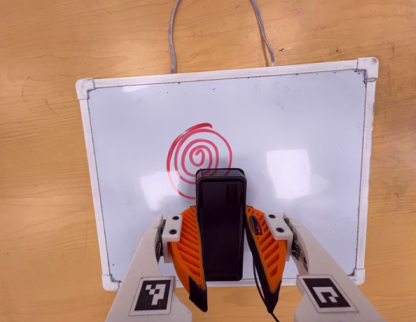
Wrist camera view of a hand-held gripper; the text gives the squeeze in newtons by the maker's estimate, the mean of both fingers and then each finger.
{"total": 4.0, "left": 2.7, "right": 5.2}